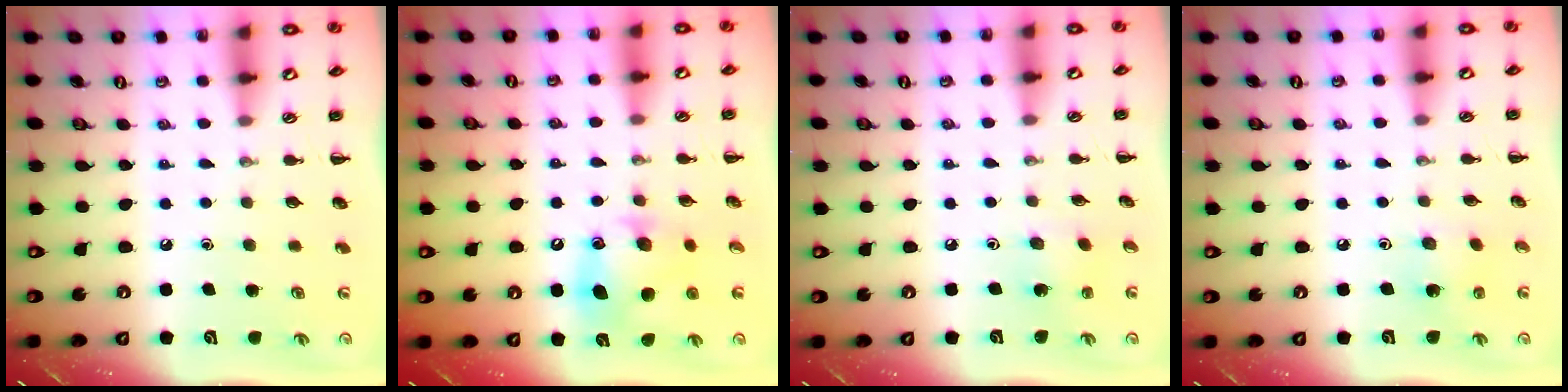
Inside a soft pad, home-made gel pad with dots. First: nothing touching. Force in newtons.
{"total": 11.2, "press": 11.1, "slide": 1.3}
{"total": 1.5, "press": 1.4, "slide": 0.5}
{"total": 3.3, "press": 3.1, "slide": 1.0}